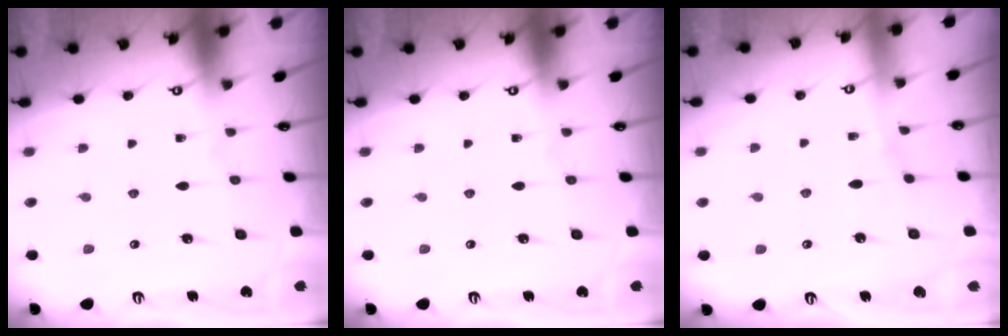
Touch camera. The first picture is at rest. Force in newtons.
{"total": 0.0}
{"total": 3.1, "press": 3.0, "slide": 0.5}